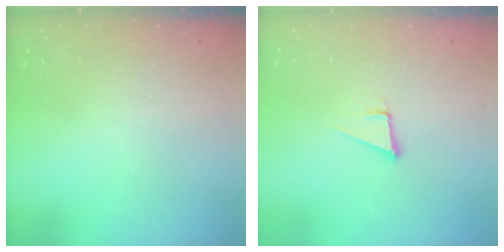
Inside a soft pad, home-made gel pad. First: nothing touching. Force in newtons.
{"total": 3.7, "press": 2.9, "slide": 2.2}